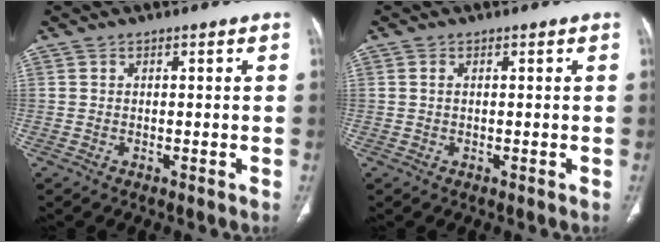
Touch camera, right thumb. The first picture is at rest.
{"total": 0.7, "force": [0.2, 0.3, 0.5], "torque": [-0.014, 0.005, 0.004]}